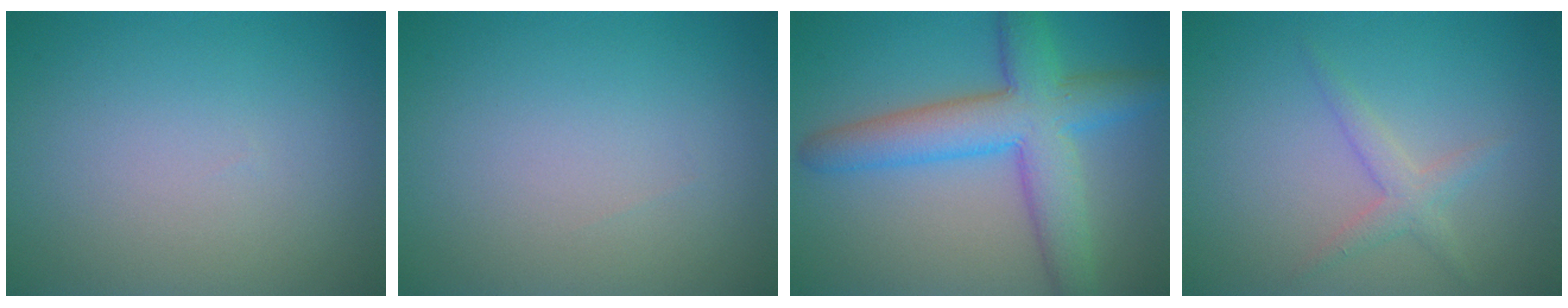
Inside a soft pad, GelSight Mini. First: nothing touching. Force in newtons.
{"total": 0.0}
{"total": 7.6, "press": 7.6, "slide": 0.3}
{"total": 1.8, "press": 1.8, "slide": 0.1}